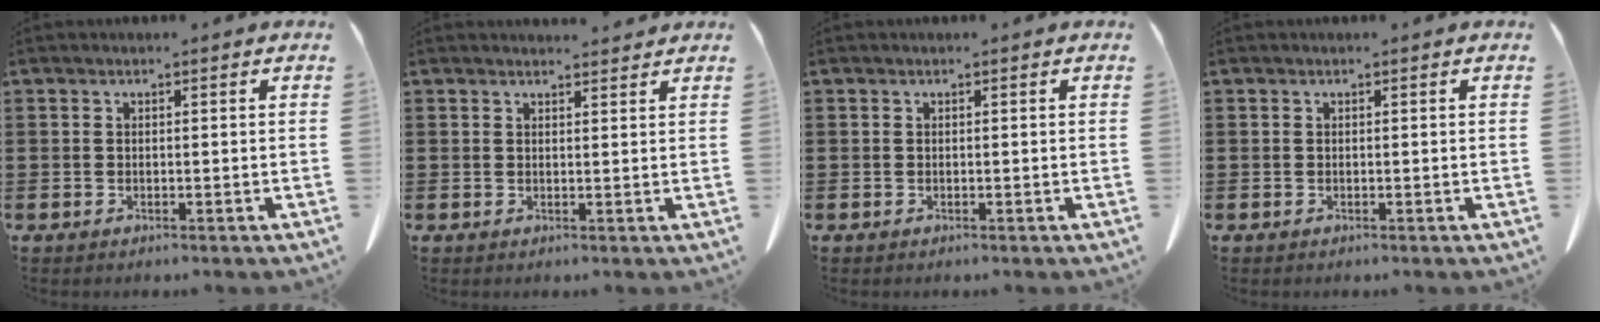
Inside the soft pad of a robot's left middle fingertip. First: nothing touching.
{"total": 1.8, "force": [1.7, 0.3, 0.3], "torque": [-0.010, 0.001, 0.033]}
{"total": 0.0}
{"total": 0.0}